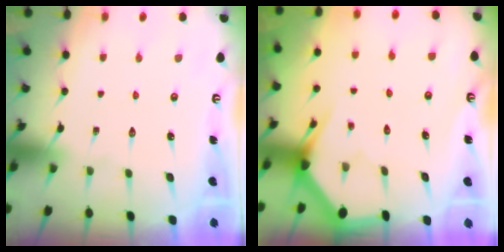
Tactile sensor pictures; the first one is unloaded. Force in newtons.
{"total": 3.2, "press": 3.2, "slide": 0.2}